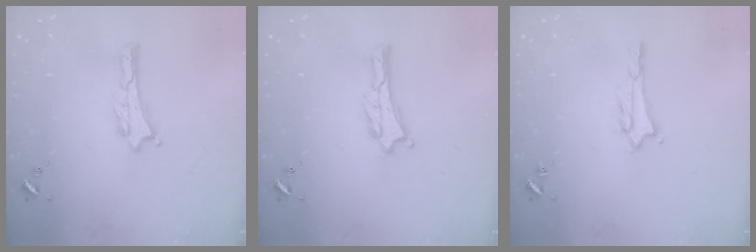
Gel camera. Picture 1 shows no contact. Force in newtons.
{"total": 0.0}
{"total": 1.5, "press": 1.5, "slide": 0.3}